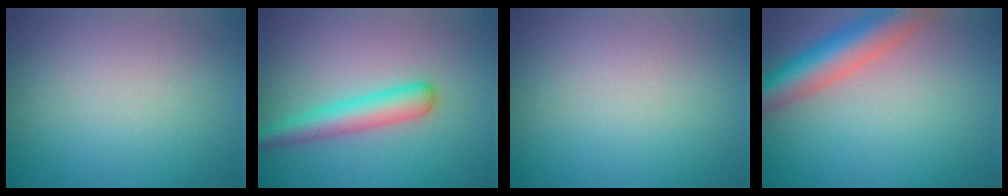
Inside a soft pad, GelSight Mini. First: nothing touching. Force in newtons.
{"total": 3.5, "press": 3.5, "slide": 0.1}
{"total": 0.0}
{"total": 6.7, "press": 6.7, "slide": 0.2}